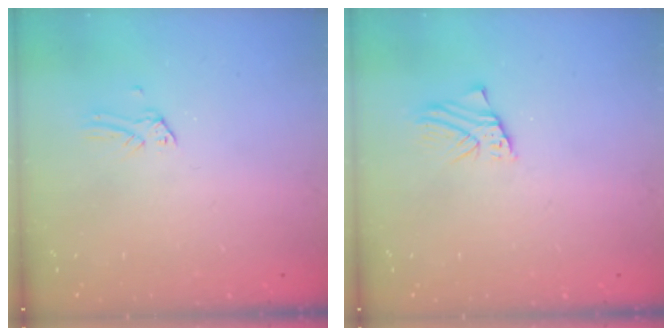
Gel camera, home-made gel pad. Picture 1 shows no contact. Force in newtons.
{"total": 1.5, "press": 1.5, "slide": 0.0}